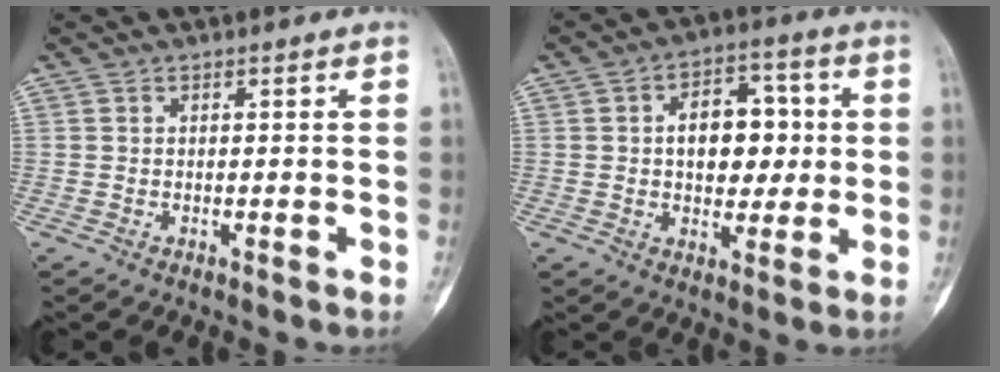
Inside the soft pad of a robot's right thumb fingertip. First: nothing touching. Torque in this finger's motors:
{"motor_torque": [1.47, 1.36, 0.34, -0.25, 0.21]}